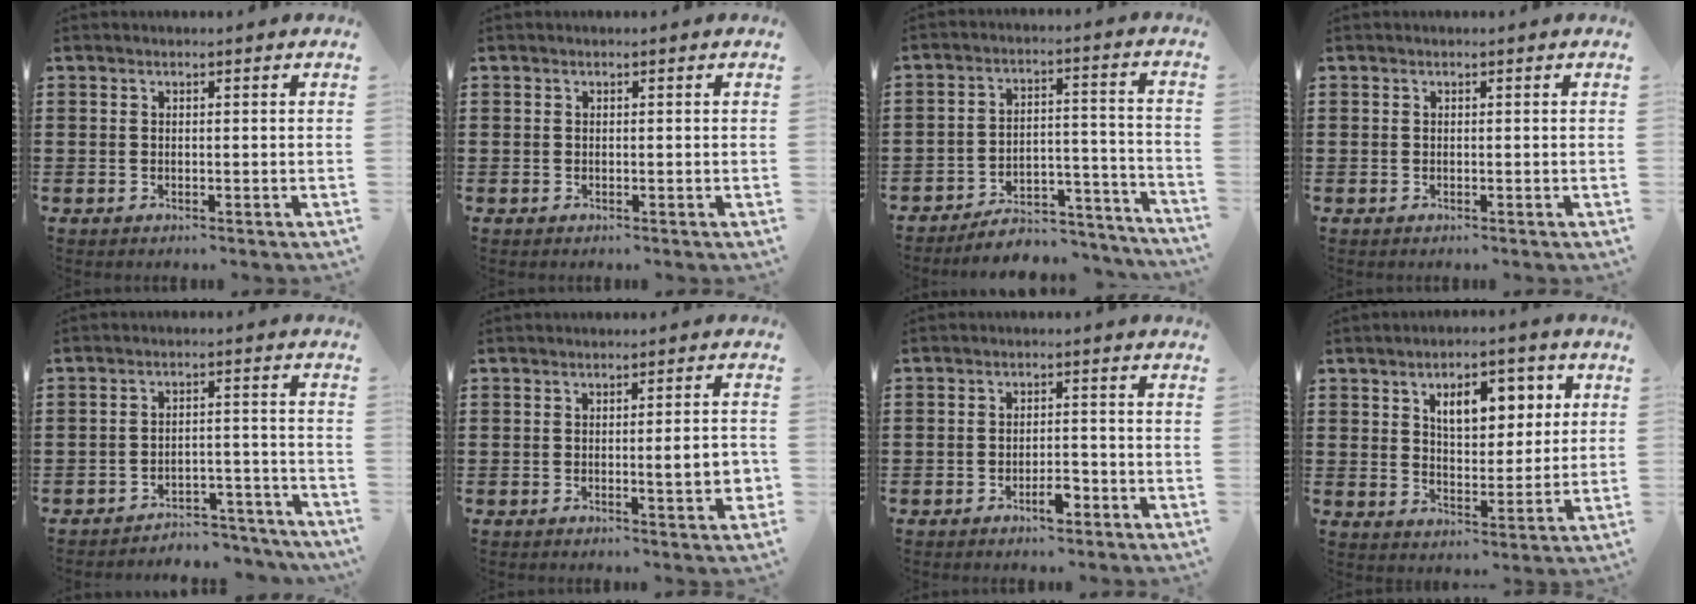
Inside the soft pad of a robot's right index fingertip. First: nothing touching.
{"total": 0.0}
{"total": 5.3, "force": [-4.9, 1.5, 1.3], "torque": [-0.022, 0.009, -0.096]}
{"total": 0.0}
{"total": 4.1, "force": [-4.1, 0.6, 0.6], "torque": [-0.014, 0.008, -0.085]}
{"total": 4.7, "force": [-0.5, 0.5, 4.7], "torque": [-0.061, -0.012, -0.011]}
{"total": 3.5, "force": [-2.1, 1.2, 2.6], "torque": [-0.042, 0.004, -0.037]}
{"total": 7.5, "force": [3.3, 4.0, 5.4], "torque": [-0.088, 0.002, 0.049]}